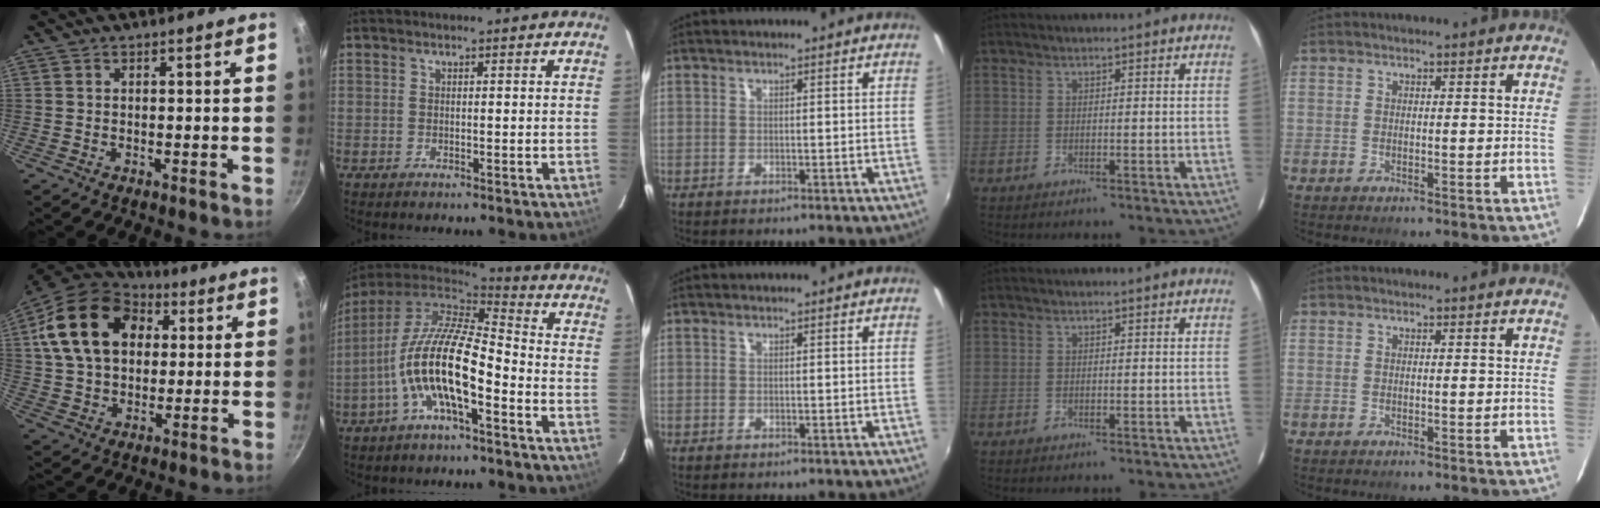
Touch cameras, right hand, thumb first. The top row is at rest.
{"thumb": {"total": 20.7, "force": [5.6, 14.6, 13.5], "torque": [-0.217, 0.014, 0.091]}, "index": {"total": 15.6, "force": [-5.4, 4.7, 13.9], "torque": [-0.262, -0.008, -0.107]}}